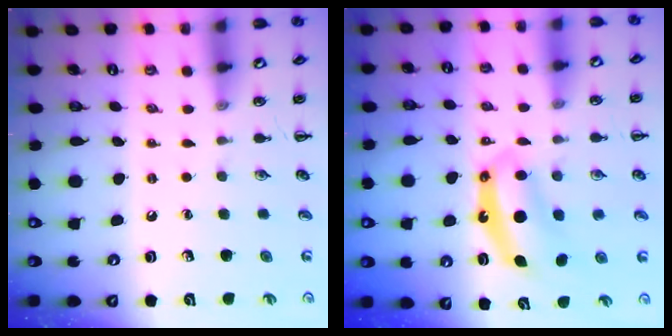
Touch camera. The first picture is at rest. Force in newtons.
{"total": 6.9, "press": 6.9, "slide": 0.7}